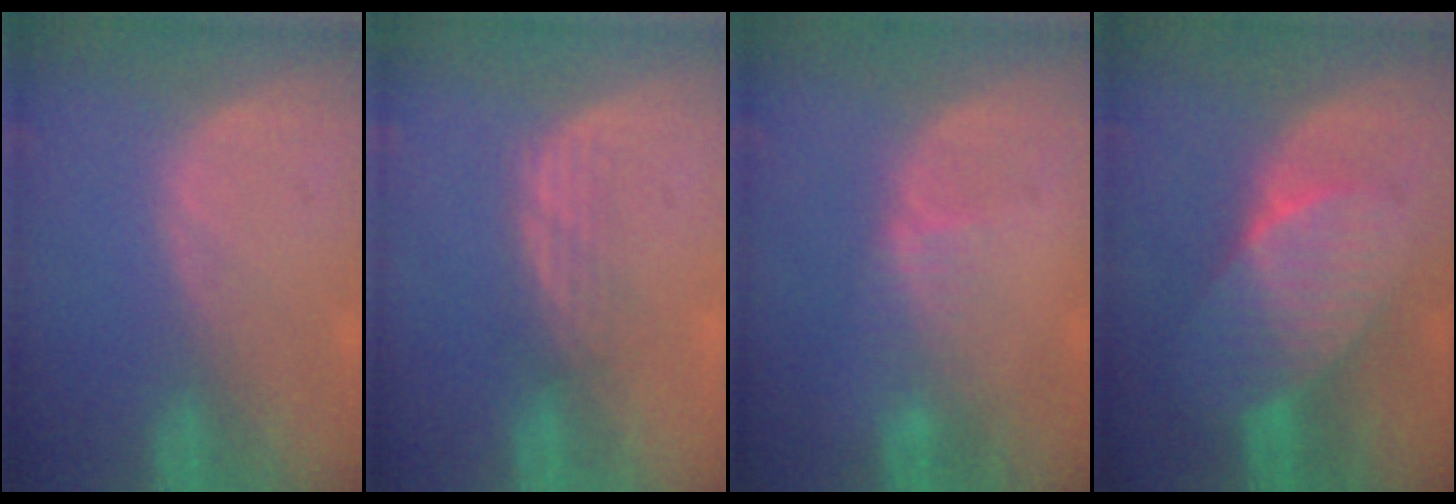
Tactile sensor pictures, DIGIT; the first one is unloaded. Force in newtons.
{"total": 2.7, "press": 2.5, "slide": 0.9}
{"total": 2.4, "press": 2.4, "slide": 0.2}
{"total": 7.4, "press": 7.0, "slide": 2.2}